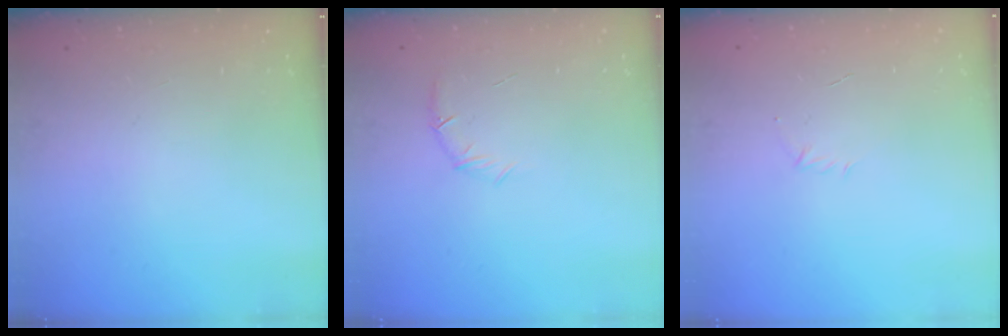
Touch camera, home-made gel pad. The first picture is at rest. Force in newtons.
{"total": 6.3, "press": 6.1, "slide": 1.5}
{"total": 2.9, "press": 2.8, "slide": 0.7}